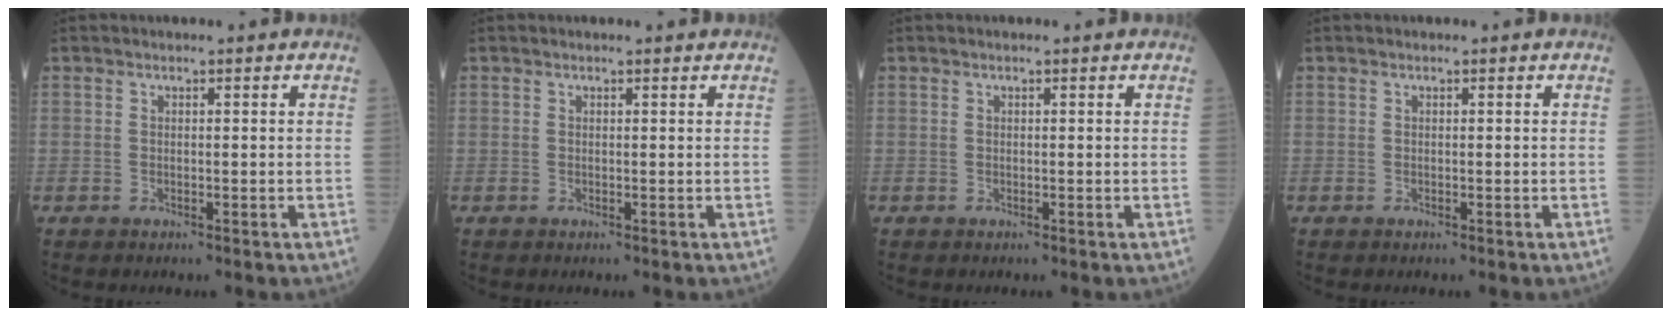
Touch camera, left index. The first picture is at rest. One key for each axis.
{"total": 0.5, "fx": 0.5, "fy": 0.1, "fz": 0.1, "tx": -0.005, "ty": 0.002, "tz": 0.006}
{"total": 0.0}
{"total": 0.0}